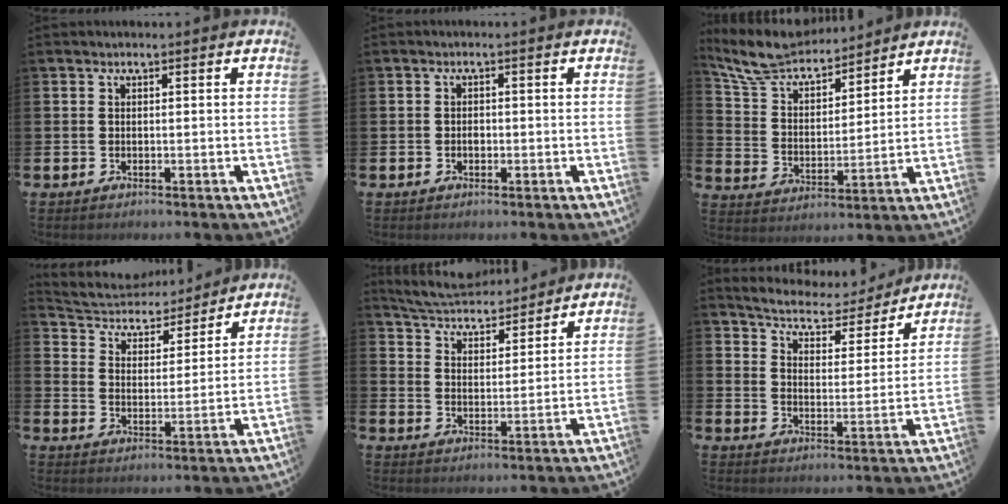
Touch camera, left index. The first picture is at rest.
{"total": 0.9, "force": [-0.2, 0.7, 0.5], "torque": [-0.010, 0.003, -0.005]}
{"total": 8.3, "force": [7.6, 2.5, 2.3], "torque": [-0.089, -0.047, 0.137]}
{"total": 5.4, "force": [5.1, 1.7, 0.3], "torque": [-0.043, -0.042, 0.085]}
{"total": 5.7, "force": [5.6, 1.0, 0.5], "torque": [-0.042, -0.036, 0.099]}
{"total": 5.5, "force": [5.3, 1.1, 0.7], "torque": [-0.039, -0.047, 0.087]}